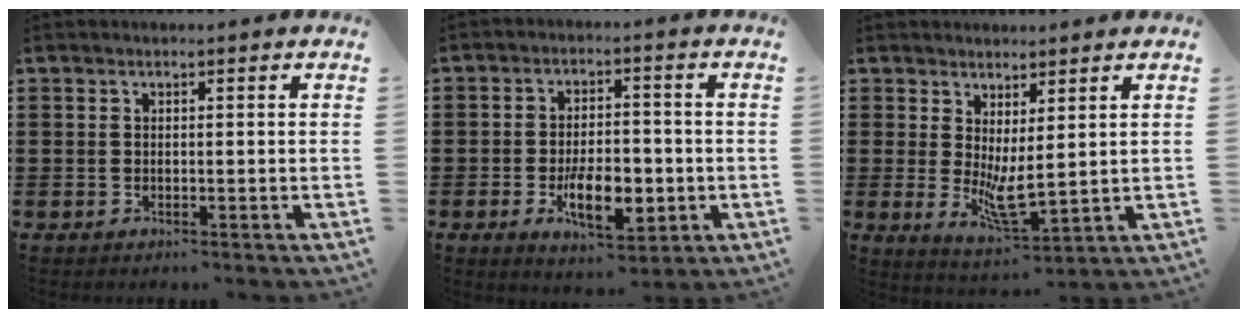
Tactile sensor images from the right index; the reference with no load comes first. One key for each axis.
{"total": 8.5, "fx": -2.5, "fy": 4.3, "fz": 6.9, "tx": -0.118, "ty": -0.003, "tz": -0.046}
{"total": 5.0, "fx": 1.2, "fy": 1.6, "fz": 4.5, "tx": -0.085, "ty": -0.019, "tz": 0.024}